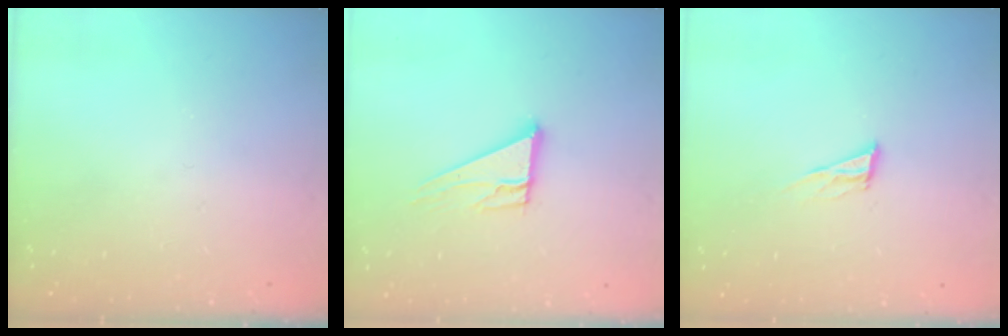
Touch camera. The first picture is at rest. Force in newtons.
{"total": 10.0, "press": 10.0, "slide": 0.5}
{"total": 8.4, "press": 8.0, "slide": 2.2}